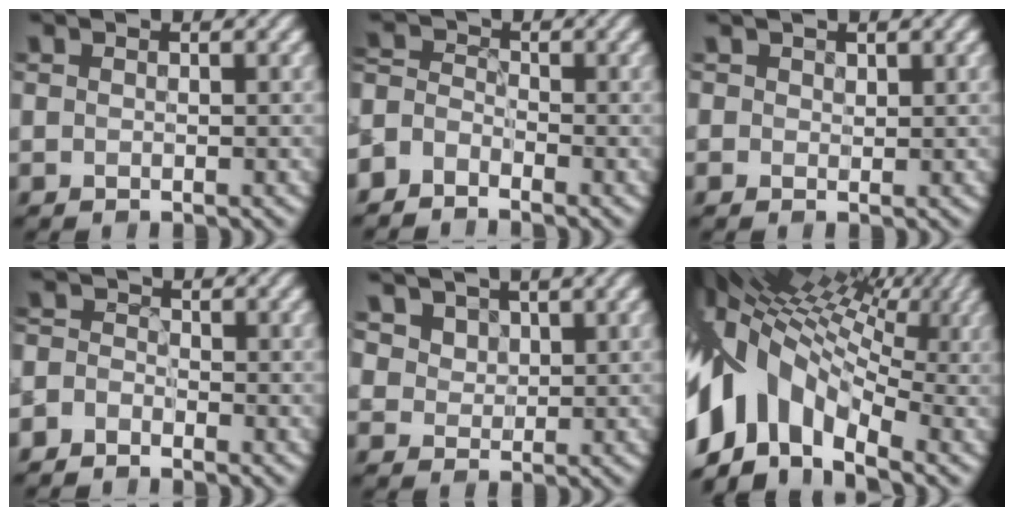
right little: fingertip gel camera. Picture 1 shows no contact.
{"total": 3.1, "force": [-2.6, 1.5, 0.9], "torque": [-0.019, 0.005, -0.067]}
{"total": 0.7, "force": [0.5, 0.5, 0.2], "torque": [-0.003, -0.001, 0.008]}
{"total": 1.8, "force": [-1.6, 0.8, 0.2], "torque": [-0.003, 0.004, -0.041]}
{"total": 3.9, "force": [2.9, 2.1, 1.6], "torque": [-0.044, 0.000, 0.057]}
{"total": 14.9, "force": [-0.9, 10.0, 11.0], "torque": [-0.234, 0.009, -0.027]}